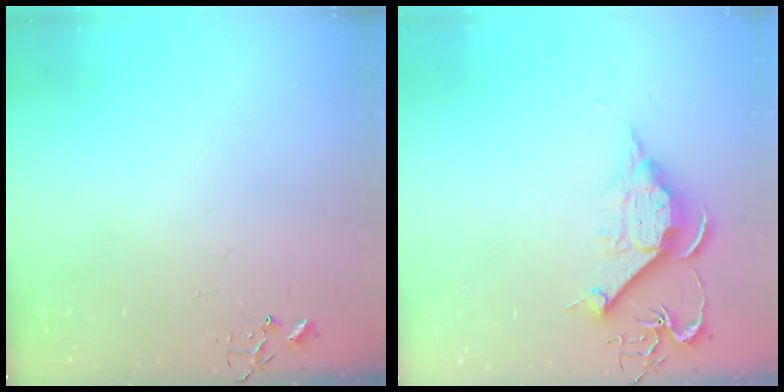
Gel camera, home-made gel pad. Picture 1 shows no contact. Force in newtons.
{"total": 11.7, "press": 11.7, "slide": 0.9}